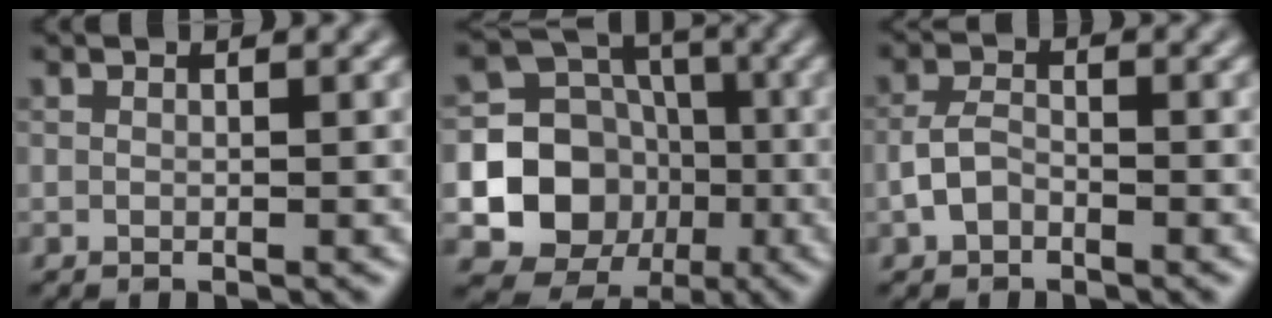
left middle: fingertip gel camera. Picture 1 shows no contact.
{"total": 10.3, "force": [-2.0, 9.3, 3.9], "torque": [-0.056, -0.014, -0.062]}
{"total": 2.1, "force": [-1.1, 1.2, 1.3], "torque": [-0.026, 0.006, -0.028]}